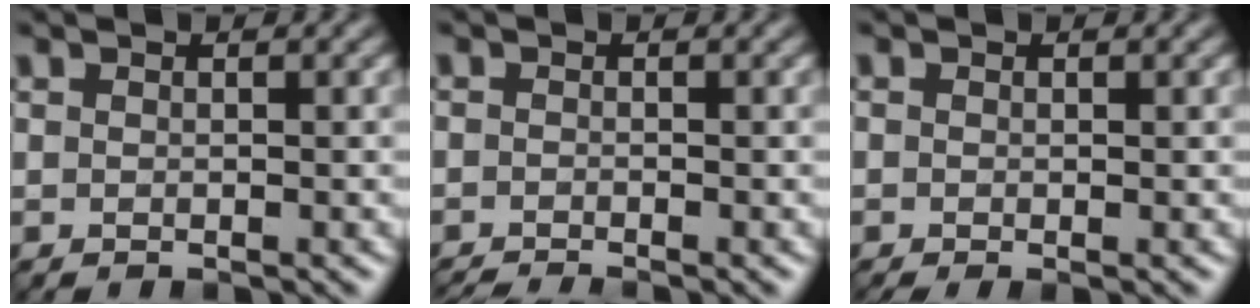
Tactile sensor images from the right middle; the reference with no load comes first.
{"total": 1.9, "force": [-1.7, 0.1, 0.8], "torque": [-0.015, -0.009, -0.037]}
{"total": 0.8, "force": [-0.3, 0.4, 0.7], "torque": [-0.012, -0.007, -0.004]}